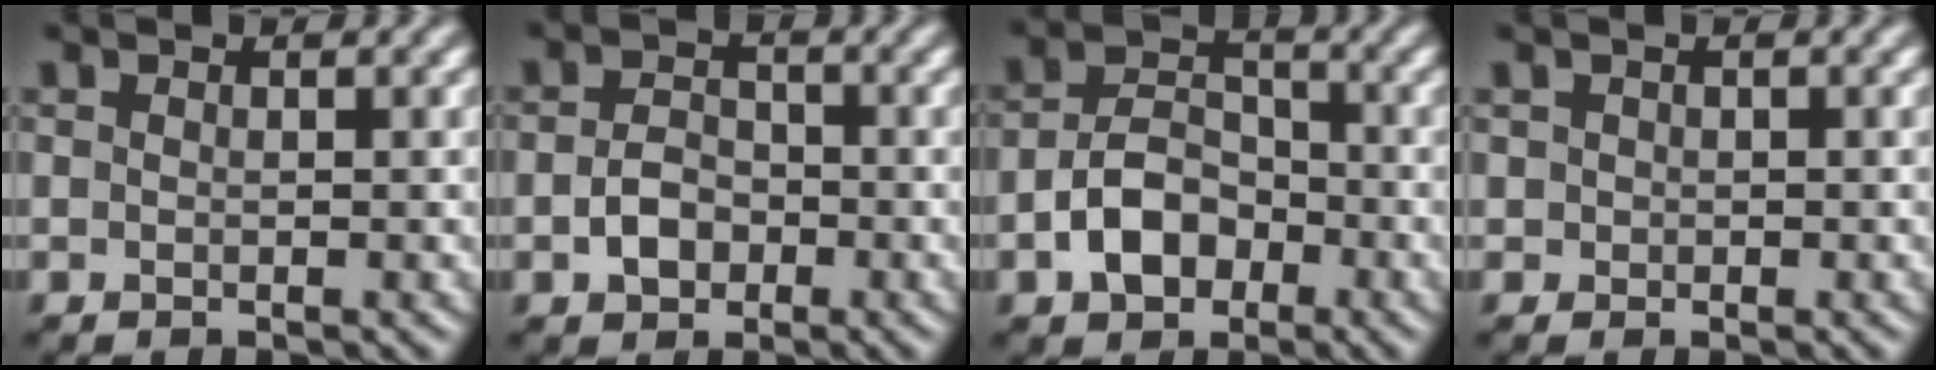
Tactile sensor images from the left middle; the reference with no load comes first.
{"total": 2.7, "force": [-0.8, 2.0, 1.6], "torque": [-0.031, -0.002, -0.019]}
{"total": 4.8, "force": [-1.9, 3.3, 2.8], "torque": [-0.050, 0.002, -0.038]}
{"total": 0.8, "force": [0.2, 0.7, 0.1], "torque": [0.004, -0.003, 0.001]}